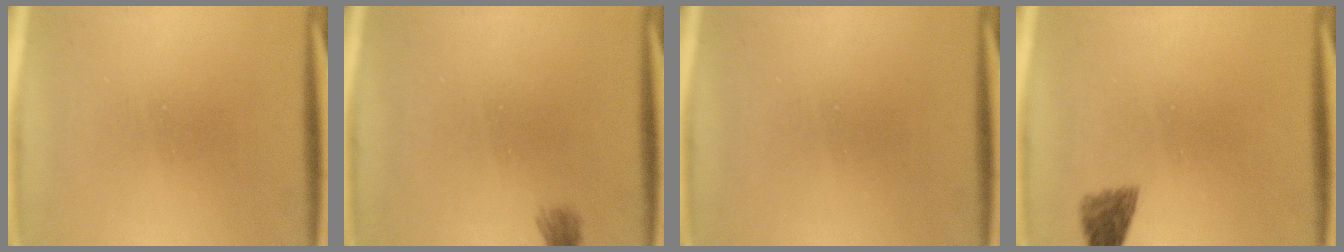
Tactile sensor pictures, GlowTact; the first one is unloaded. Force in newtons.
{"total": 1.9}
{"total": 0.0}
{"total": 2.0}